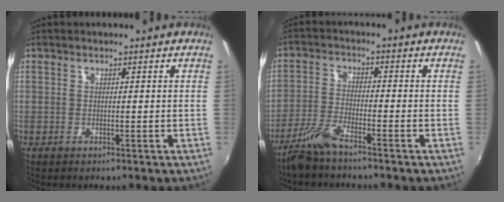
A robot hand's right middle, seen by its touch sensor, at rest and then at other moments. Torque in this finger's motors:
{"motor_torque": [0.08, -0.08, 0.13, 0.04]}